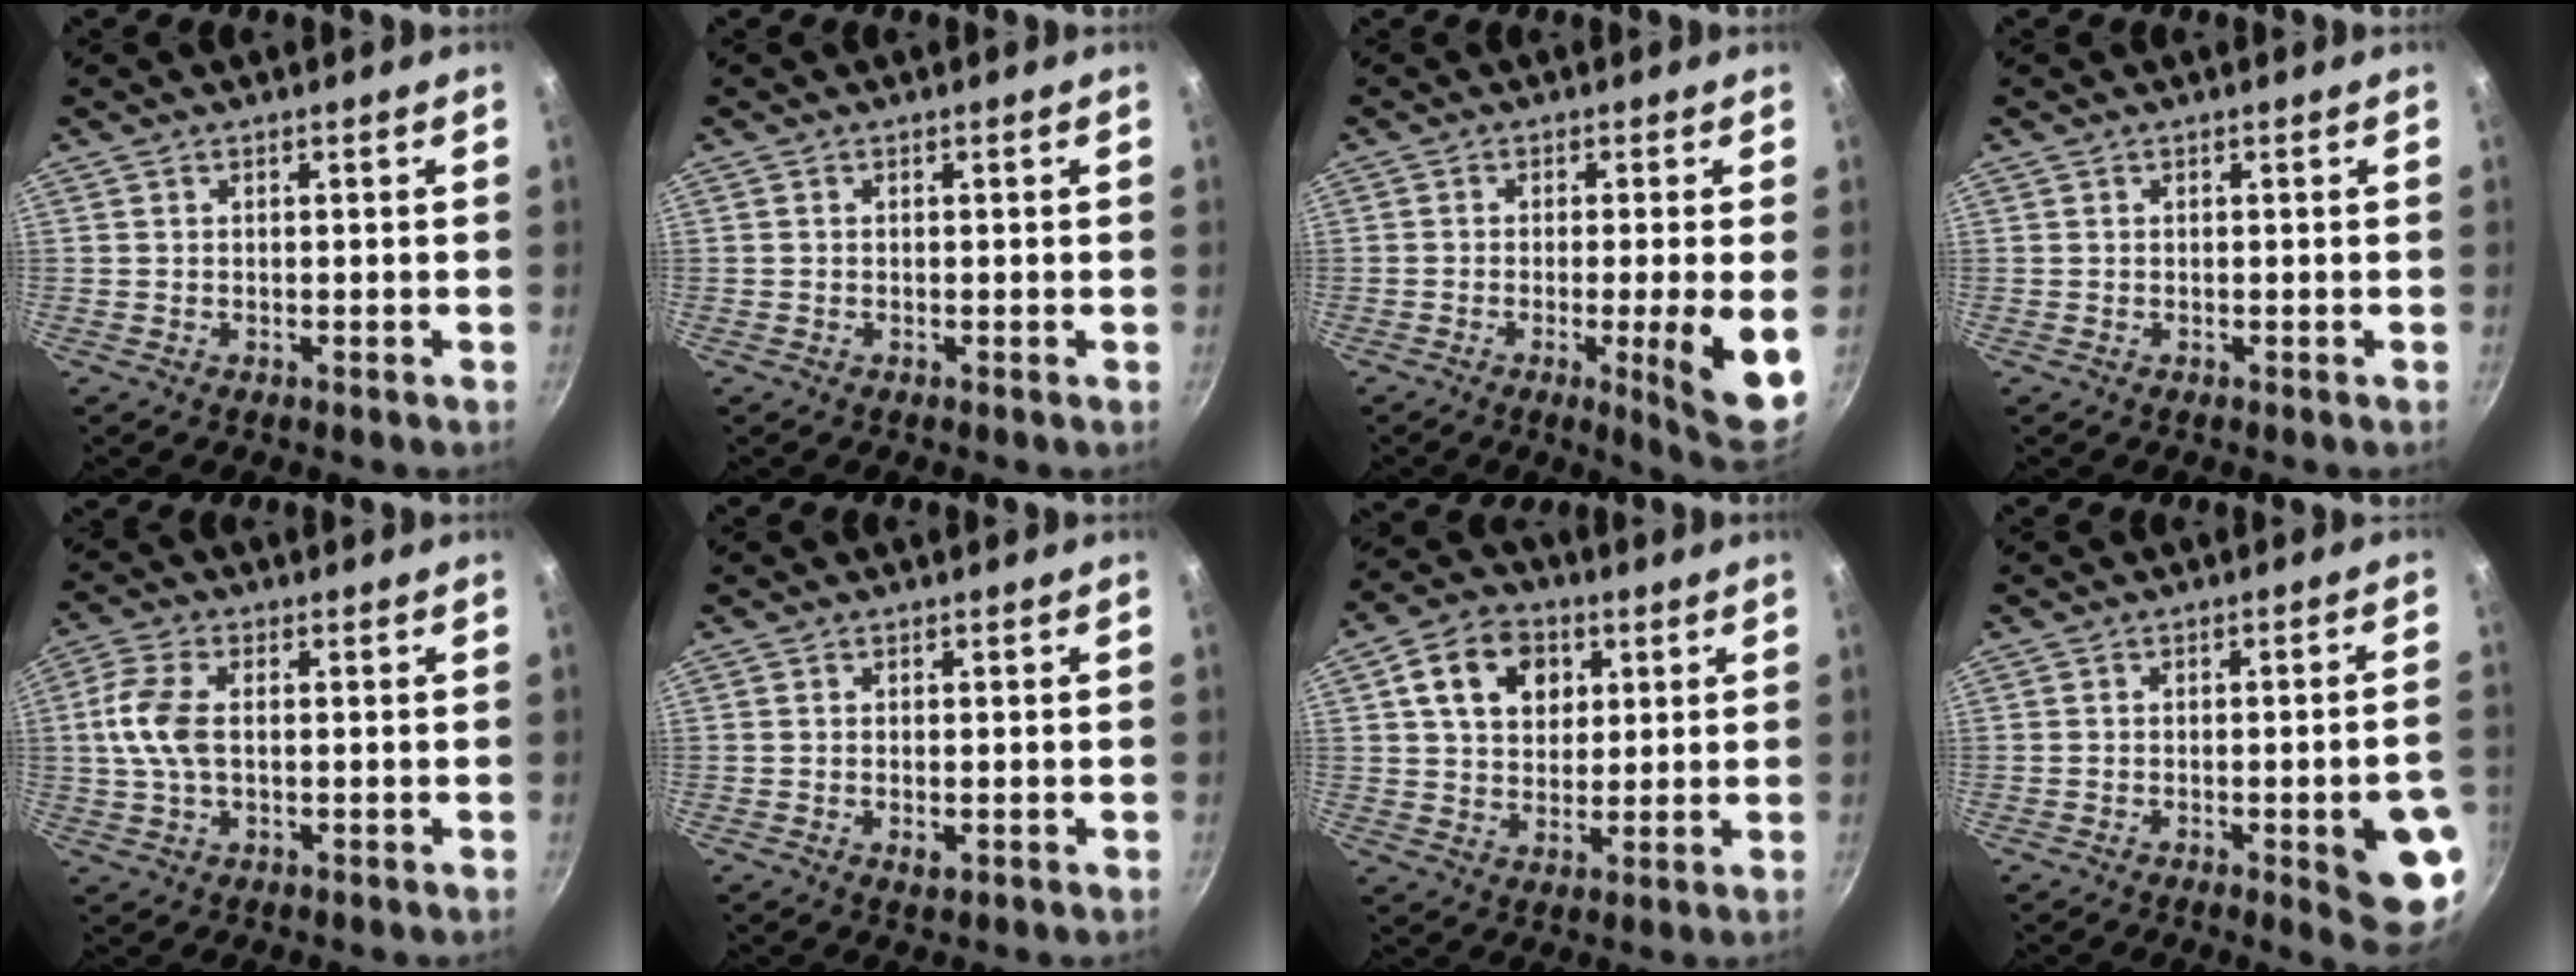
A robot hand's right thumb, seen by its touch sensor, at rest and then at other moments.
{"total": 0.0}
{"total": 9.3, "force": [-1.8, 0.5, 9.1], "torque": [-0.129, -0.007, -0.025]}
{"total": 0.0}
{"total": 7.9, "force": [0.4, 4.4, 6.5], "torque": [-0.138, 0.013, 0.002]}
{"total": 1.9, "force": [-0.5, 0.9, 1.6], "torque": [-0.031, -0.002, -0.009]}
{"total": 11.6, "force": [3.8, 8.8, 6.4], "torque": [-0.085, 0.000, 0.056]}
{"total": 11.0, "force": [-3.2, 2.6, 10.2], "torque": [-0.103, 0.014, -0.035]}